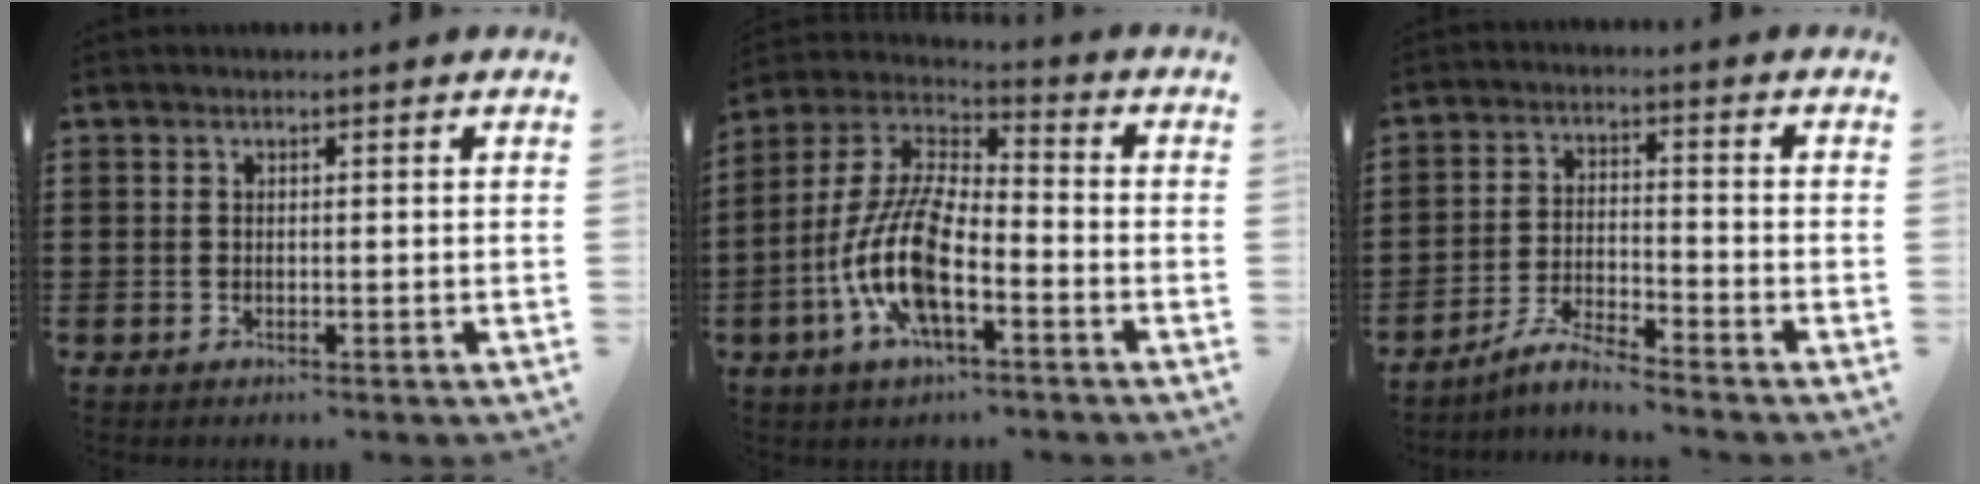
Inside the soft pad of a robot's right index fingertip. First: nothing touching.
{"total": 12.4, "force": [-4.9, 4.6, 10.4], "torque": [-0.249, -0.009, -0.102]}
{"total": 5.1, "force": [-4.7, 0.1, 2.0], "torque": [-0.056, -0.005, -0.096]}